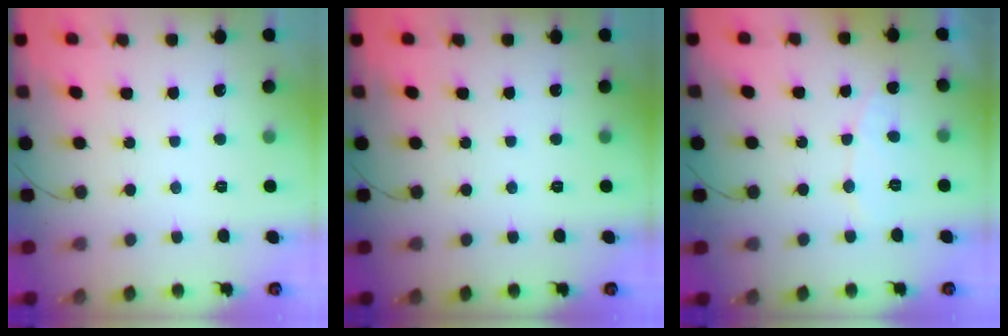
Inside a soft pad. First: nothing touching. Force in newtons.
{"total": 0.0}
{"total": 5.3, "press": 5.3, "slide": 0.4}